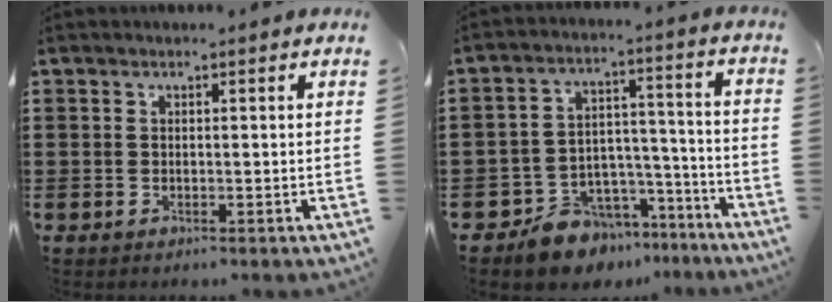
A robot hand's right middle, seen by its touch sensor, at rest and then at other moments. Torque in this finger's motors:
{"motor_torque": [2.14, 0.00, 0.15, 0.09]}